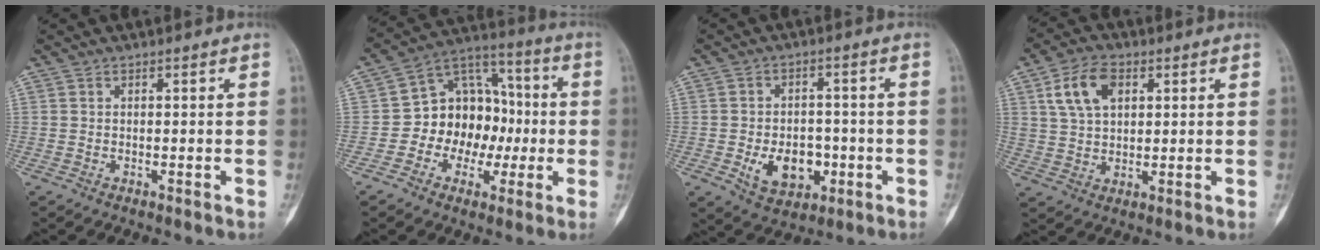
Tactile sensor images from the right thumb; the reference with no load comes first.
{"total": 14.5, "force": [-1.6, 11.4, 8.7], "torque": [-0.090, 0.046, -0.033]}
{"total": 9.3, "force": [-2.5, 6.5, 6.1], "torque": [-0.065, 0.012, -0.030]}
{"total": 9.3, "force": [3.5, 5.6, 6.5], "torque": [-0.114, 0.000, 0.066]}